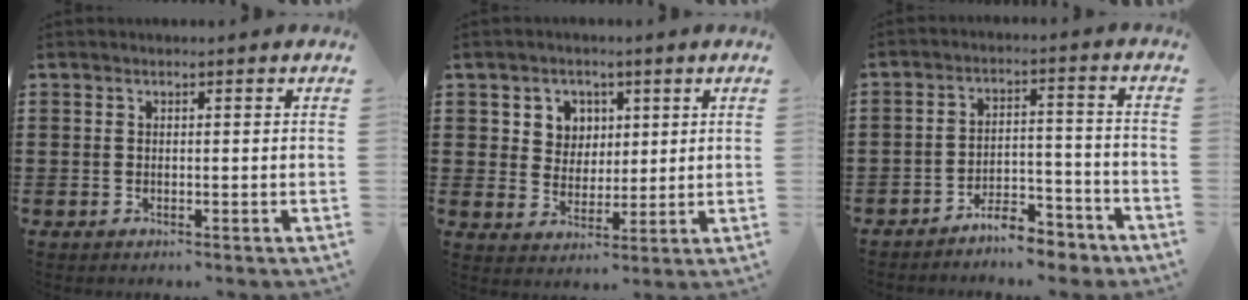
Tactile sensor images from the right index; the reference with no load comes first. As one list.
[{"total": 4.5, "force": [1.8, 4.1, 0.6], "torque": [-0.026, 0.012, 0.029]}, {"total": 6.3, "force": [-5.9, 1.2, 1.7], "torque": [-0.023, 0.018, -0.113]}]